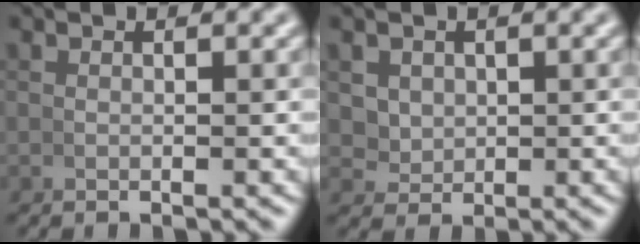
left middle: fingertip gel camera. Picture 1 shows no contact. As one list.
[{"total": 2.3, "force": [0.7, 2.0, 1.0], "torque": [-0.028, -0.013, 0.028]}]